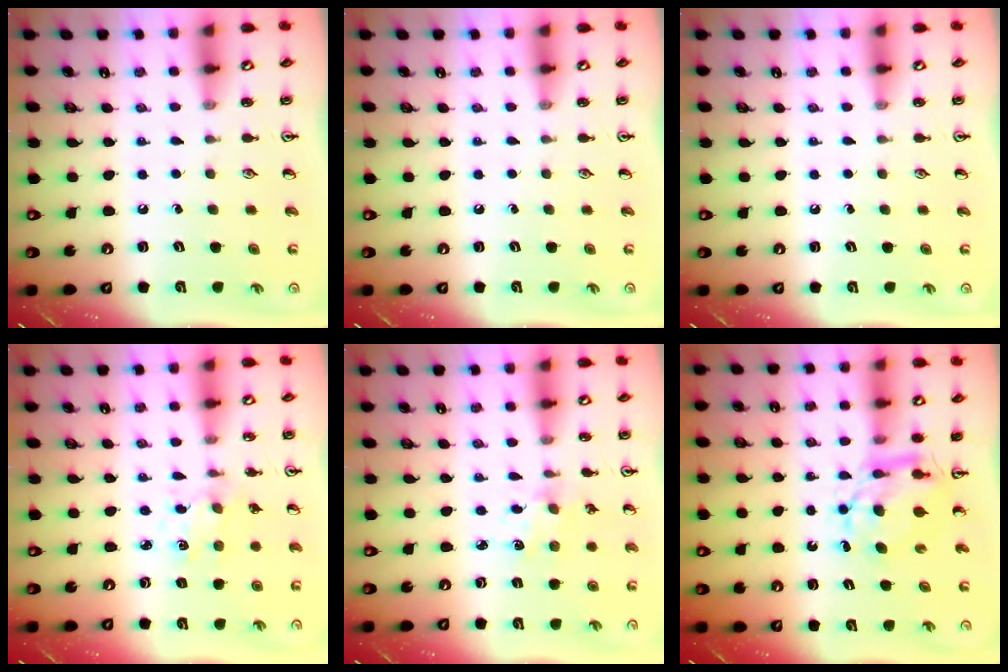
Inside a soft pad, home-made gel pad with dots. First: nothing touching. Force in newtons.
{"total": 0.0}
{"total": 0.0}
{"total": 1.3, "press": 1.3, "slide": 0.1}
{"total": 2.3, "press": 2.3, "slide": 0.4}
{"total": 6.9, "press": 6.9, "slide": 0.5}